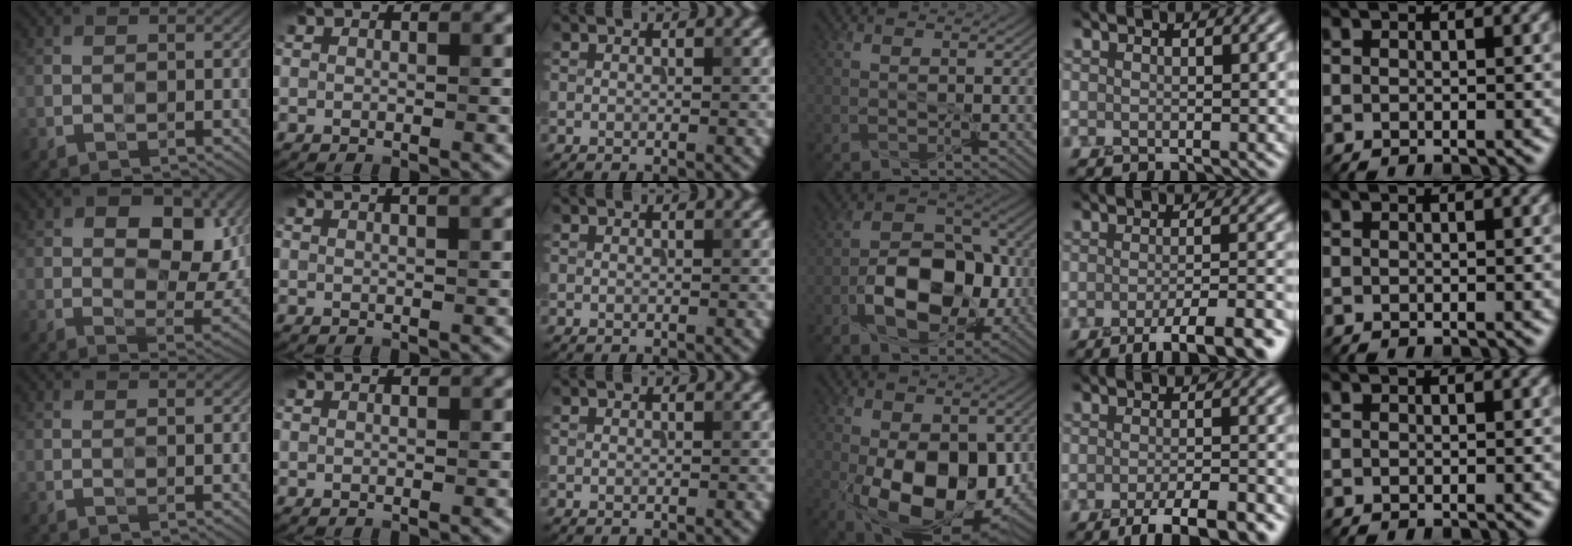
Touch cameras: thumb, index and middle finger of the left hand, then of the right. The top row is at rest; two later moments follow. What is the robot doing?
{"motion": "peel", "object": "velcro strap"}